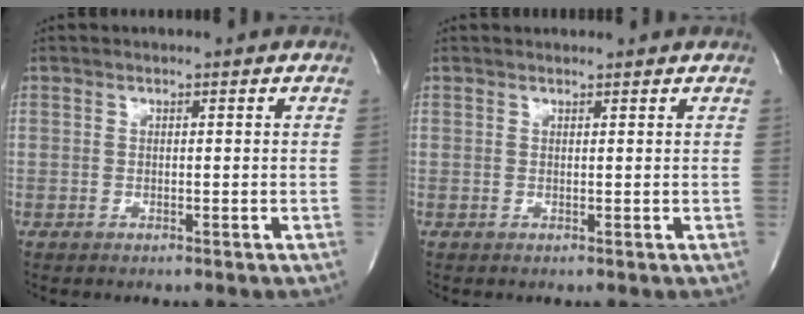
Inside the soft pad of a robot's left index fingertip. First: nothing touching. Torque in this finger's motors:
{"motor_torque": [0.53, -0.47, -0.02, 0.01]}